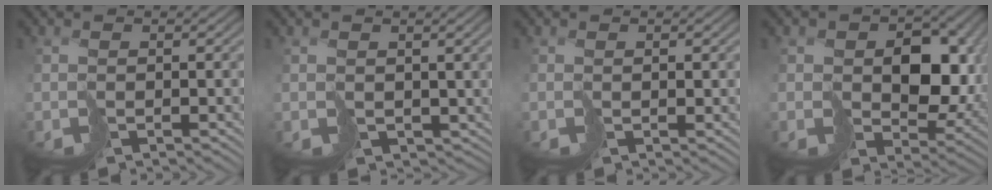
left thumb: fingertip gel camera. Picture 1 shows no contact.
{"total": 3.3, "force": [1.0, 2.7, 1.6], "torque": [-0.048, -0.015, 0.020]}
{"total": 0.7, "force": [0.6, 0.2, -0.1], "torque": [0.007, 0.002, 0.016]}
{"total": 10.0, "force": [1.6, 7.3, 6.8], "torque": [-0.114, -0.012, 0.037]}